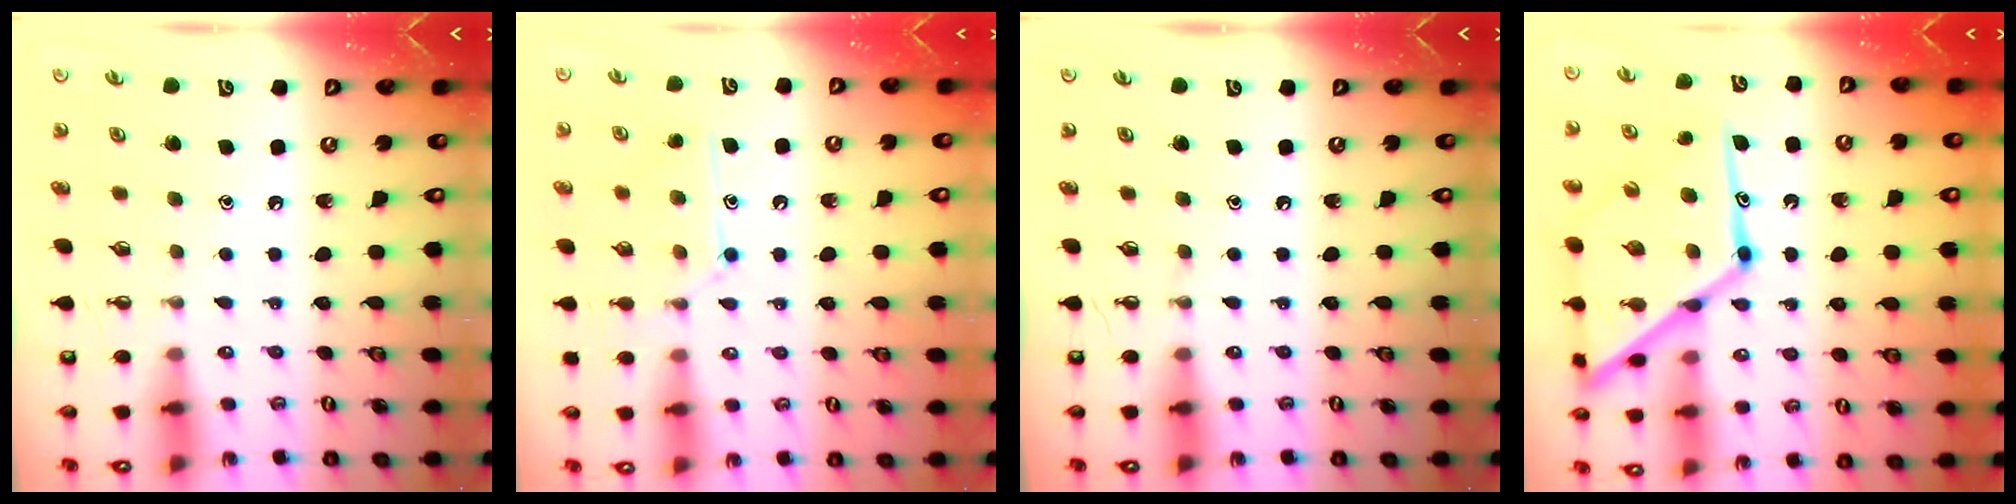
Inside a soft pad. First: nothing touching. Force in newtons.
{"total": 12.3, "press": 12.3, "slide": 0.8}
{"total": 0.0}
{"total": 23.0, "press": 22.9, "slide": 1.8}